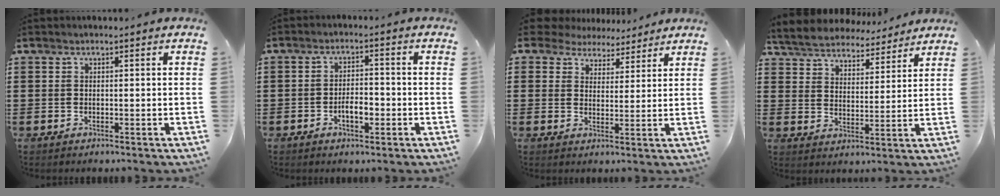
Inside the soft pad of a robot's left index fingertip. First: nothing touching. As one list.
[{"total": 3.8, "force": [-1.3, 1.6, 3.2], "torque": [-0.057, 0.006, -0.024]}, {"total": 5.0, "force": [4.5, 2.1, 0.2], "torque": [-0.027, -0.008, 0.085]}, {"total": 5.6, "force": [5.6, 0.7, 0.1], "torque": [-0.034, -0.037, 0.097]}]